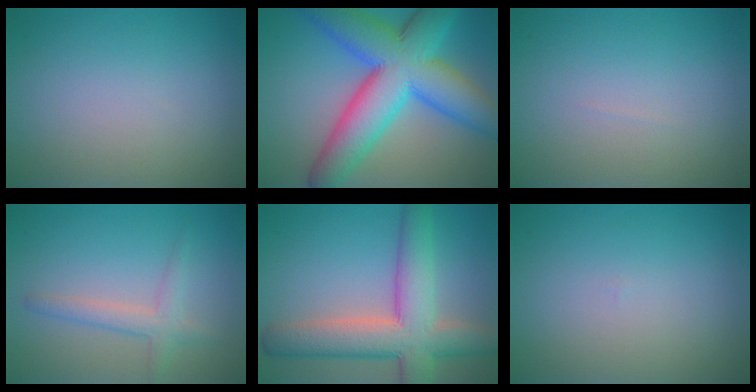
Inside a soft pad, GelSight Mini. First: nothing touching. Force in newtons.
{"total": 12.6, "press": 12.6, "slide": 0.2}
{"total": 0.0}
{"total": 1.7, "press": 1.7, "slide": 0.2}
{"total": 8.6, "press": 8.6, "slide": 0.5}
{"total": 0.0}